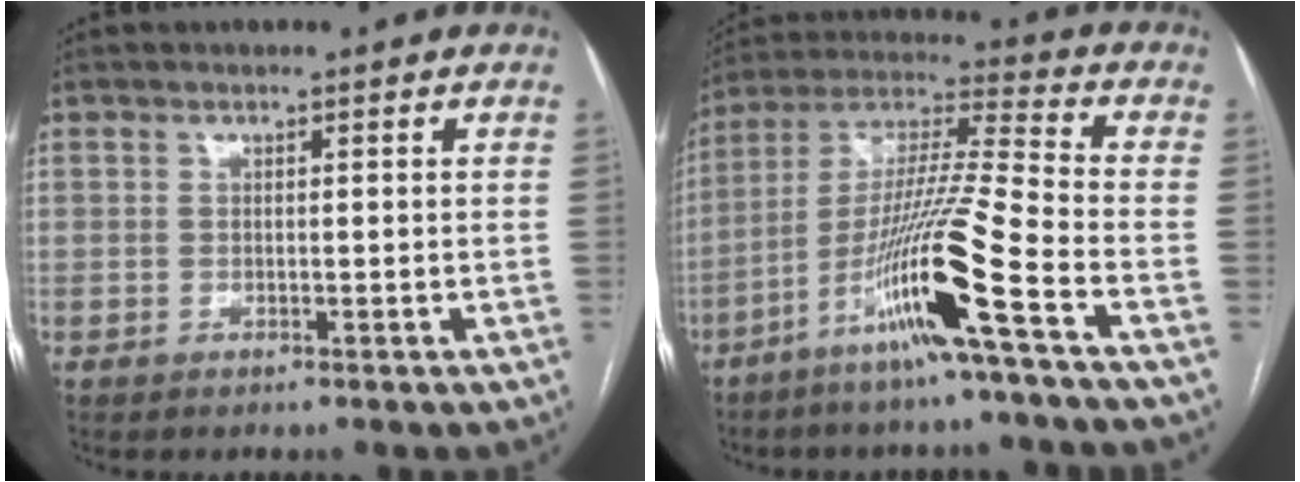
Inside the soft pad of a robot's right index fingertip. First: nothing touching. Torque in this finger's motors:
{"motor_torque": [2.02, -0.12, 1.05, 0.21]}